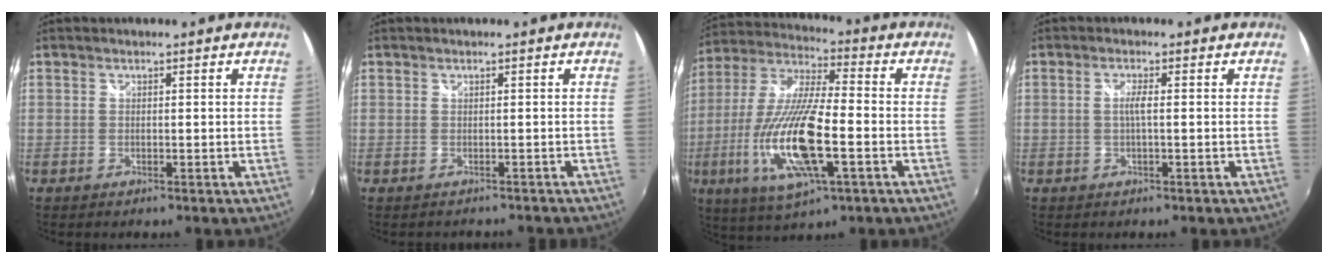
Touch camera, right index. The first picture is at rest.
{"total": 1.6, "force": [-1.3, 1.0, 0.1], "torque": [0.000, -0.001, -0.013]}
{"total": 19.8, "force": [-6.0, 5.1, 18.2], "torque": [-0.371, -0.029, -0.111]}
{"total": 1.7, "force": [-0.1, -0.3, 1.7], "torque": [-0.029, 0.001, -0.005]}